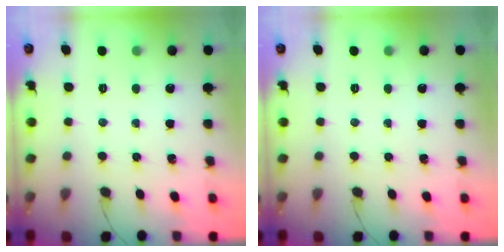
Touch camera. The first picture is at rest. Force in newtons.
{"total": 0.0}